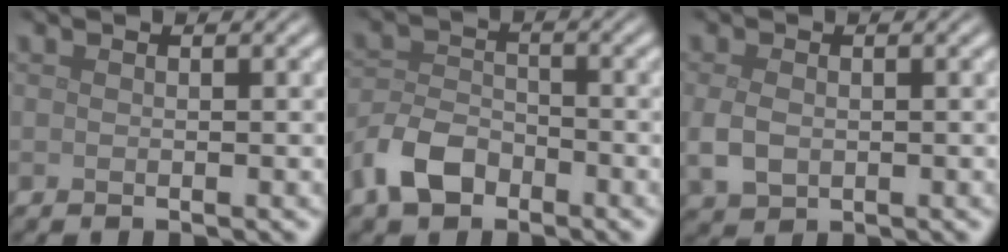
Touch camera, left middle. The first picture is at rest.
{"total": 4.3, "force": [-2.7, 2.5, 2.2], "torque": [-0.041, 0.003, -0.062]}
{"total": 2.6, "force": [-0.2, 1.9, 1.7], "torque": [-0.041, -0.005, -0.002]}